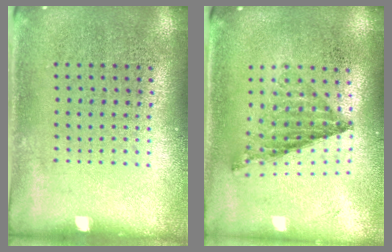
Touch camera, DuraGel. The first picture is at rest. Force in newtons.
{"total": 0.8, "press": 0.8, "slide": 0.0}